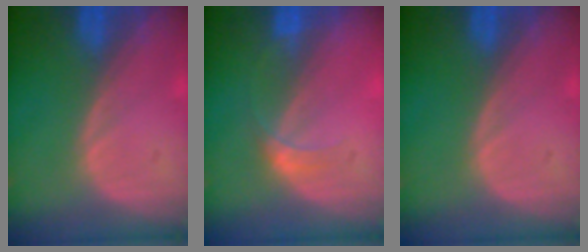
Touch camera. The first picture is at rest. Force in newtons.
{"total": 2.1, "press": 2.1, "slide": 0.2}
{"total": 0.0}